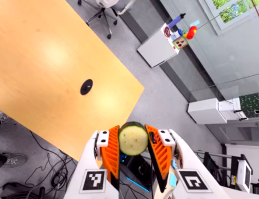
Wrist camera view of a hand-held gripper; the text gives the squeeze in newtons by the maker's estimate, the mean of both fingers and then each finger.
{"total": 10.4, "left": 10.1, "right": 10.7}